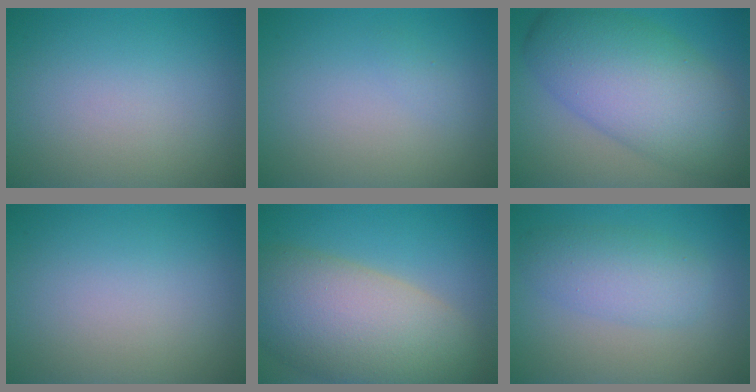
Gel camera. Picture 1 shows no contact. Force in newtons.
{"total": 0.5, "press": 0.5, "slide": 0.0}
{"total": 10.1, "press": 10.1, "slide": 0.5}
{"total": 0.0}
{"total": 11.8, "press": 11.8, "slide": 0.9}
{"total": 3.8, "press": 3.8, "slide": 0.1}